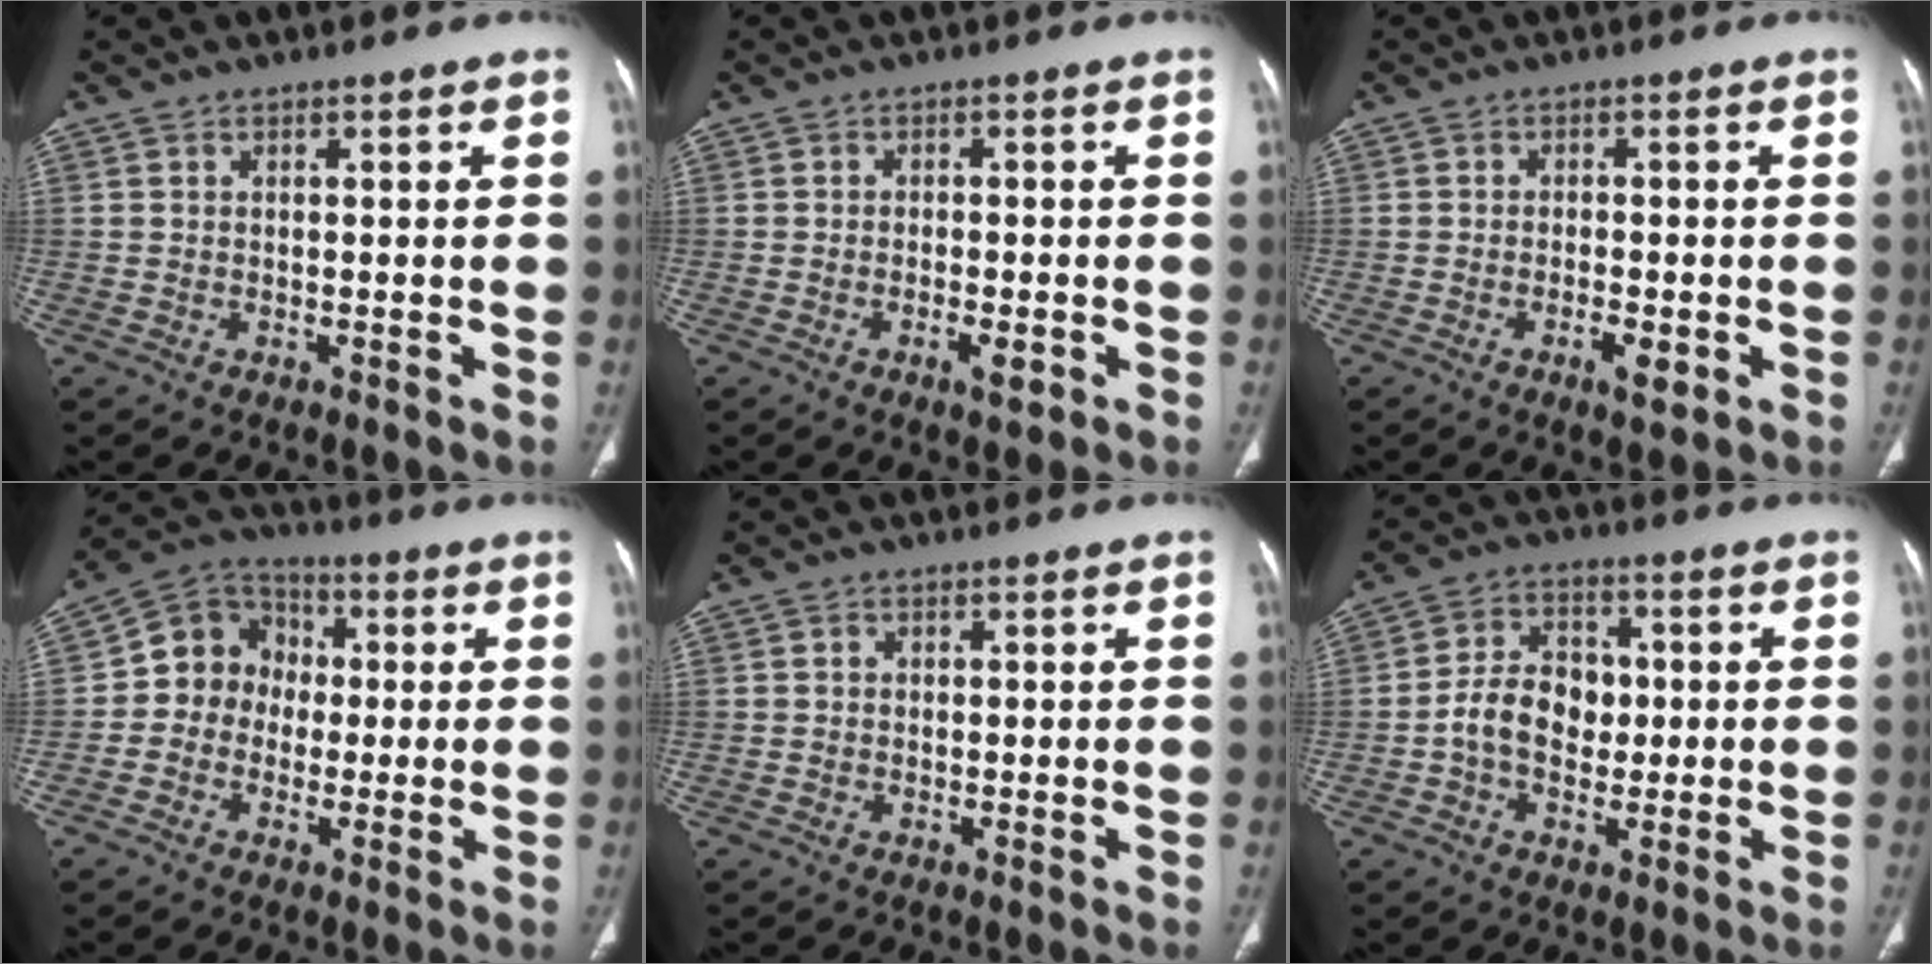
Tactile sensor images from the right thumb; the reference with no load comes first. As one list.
[{"total": 3.0, "force": [-1.4, 0.9, 2.5], "torque": [-0.040, 0.000, -0.022]}, {"total": 3.5, "force": [-1.5, 1.2, 2.9], "torque": [-0.047, 0.000, -0.022]}, {"total": 10.0, "force": [-0.4, 9.0, 4.3], "torque": [-0.037, 0.030, -0.025]}, {"total": 0.8, "force": [0.0, 0.8, 0.3], "torque": [0.000, 0.003, -0.002]}, {"total": 9.9, "force": [-0.5, 7.2, 6.7], "torque": [-0.096, 0.020, -0.018]}]